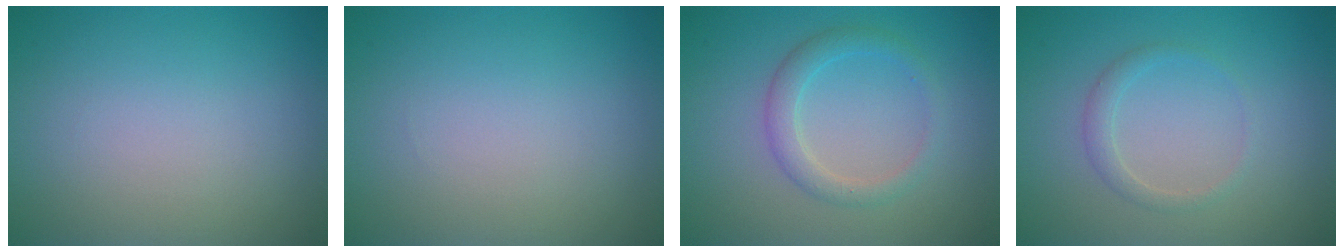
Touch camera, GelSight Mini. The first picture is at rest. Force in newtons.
{"total": 0.0}
{"total": 2.3, "press": 2.3, "slide": 0.1}
{"total": 1.4, "press": 1.4, "slide": 0.1}